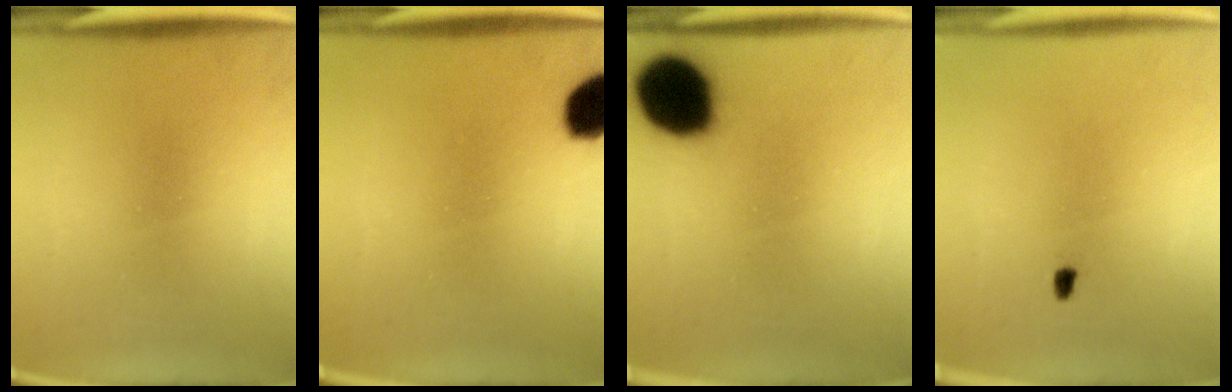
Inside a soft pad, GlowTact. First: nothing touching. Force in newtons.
{"total": 7.6}
{"total": 17.1}
{"total": 0.9}